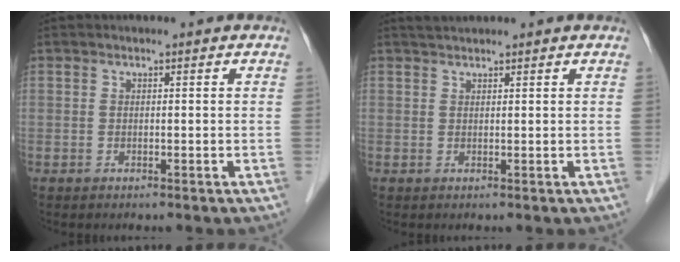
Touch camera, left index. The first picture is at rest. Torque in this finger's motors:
{"motor_torque": [0.11, 0.01, -0.06, -0.01]}